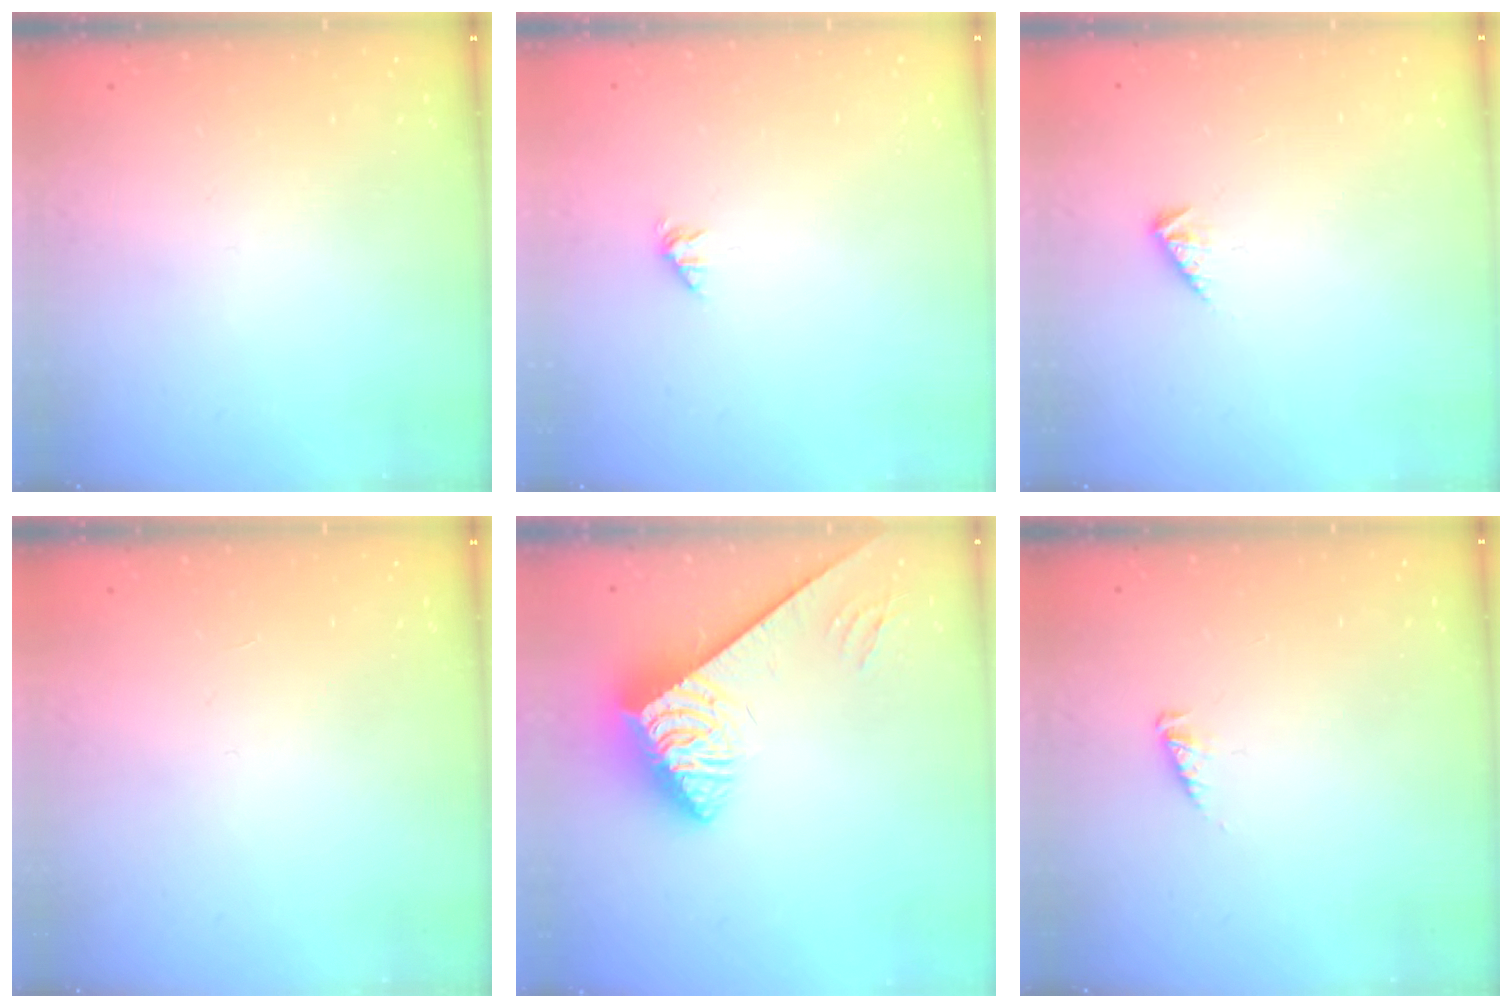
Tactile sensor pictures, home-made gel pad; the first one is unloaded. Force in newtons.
{"total": 1.0, "press": 1.0, "slide": 0.2}
{"total": 2.7, "press": 2.7, "slide": 0.6}
{"total": 0.0}
{"total": 4.2, "press": 4.2, "slide": 0.6}
{"total": 2.5, "press": 2.5, "slide": 0.2}